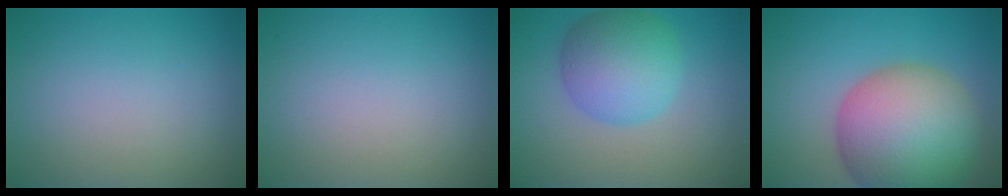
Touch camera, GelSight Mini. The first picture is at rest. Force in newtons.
{"total": 0.0}
{"total": 6.5, "press": 6.5, "slide": 0.1}
{"total": 13.5, "press": 13.4, "slide": 0.9}